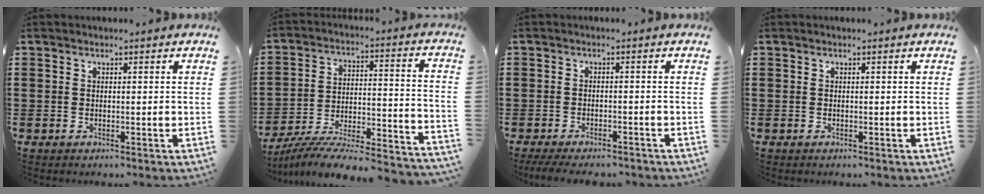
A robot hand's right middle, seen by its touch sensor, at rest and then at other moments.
{"total": 6.2, "force": [-5.7, 0.3, 2.4], "torque": [-0.045, -0.012, -0.118]}
{"total": 2.4, "force": [-2.3, 0.2, 0.7], "torque": [-0.022, -0.004, -0.048]}
{"total": 0.0}